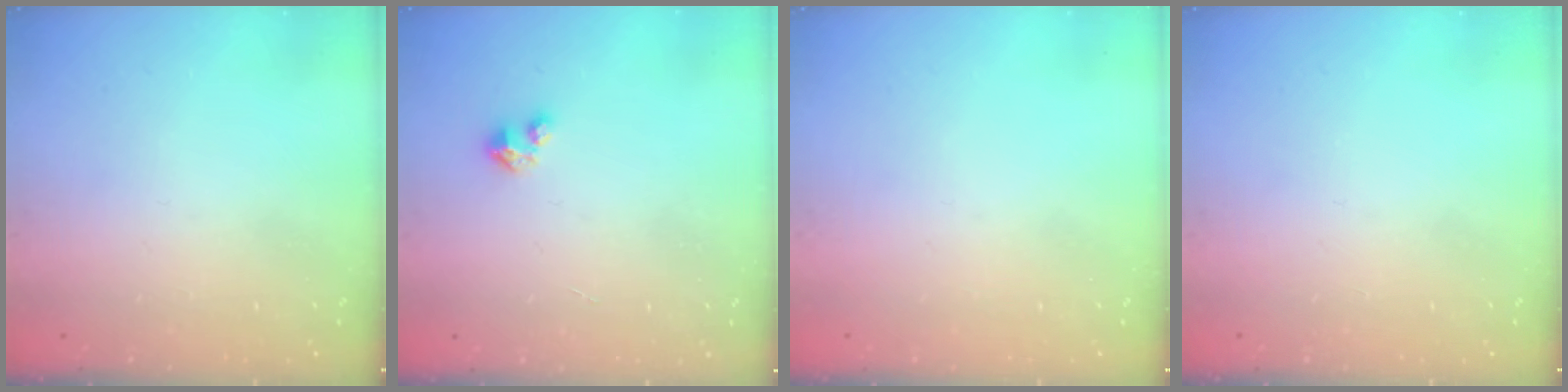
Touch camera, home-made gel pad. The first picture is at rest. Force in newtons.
{"total": 1.6, "press": 1.6, "slide": 0.2}
{"total": 0.0}
{"total": 0.0}